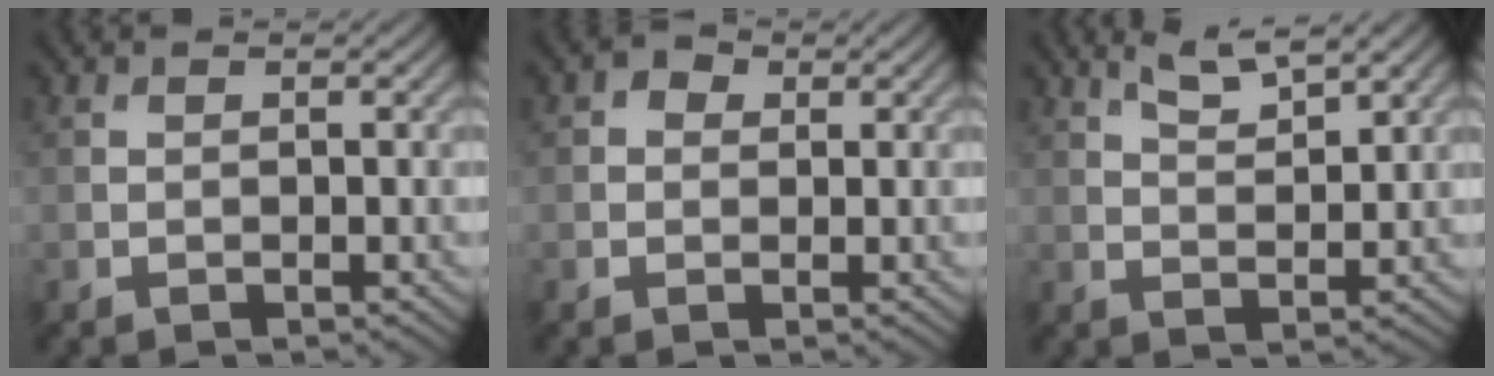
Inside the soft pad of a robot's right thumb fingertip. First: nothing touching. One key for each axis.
{"total": 1.5, "fx": 0.3, "fy": 1.3, "fz": 0.7, "tx": -0.010, "ty": 0.001, "tz": -0.001}
{"total": 4.4, "fx": 3.2, "fy": 0.8, "fz": 2.9, "tx": -0.065, "ty": 0.004, "tz": 0.067}